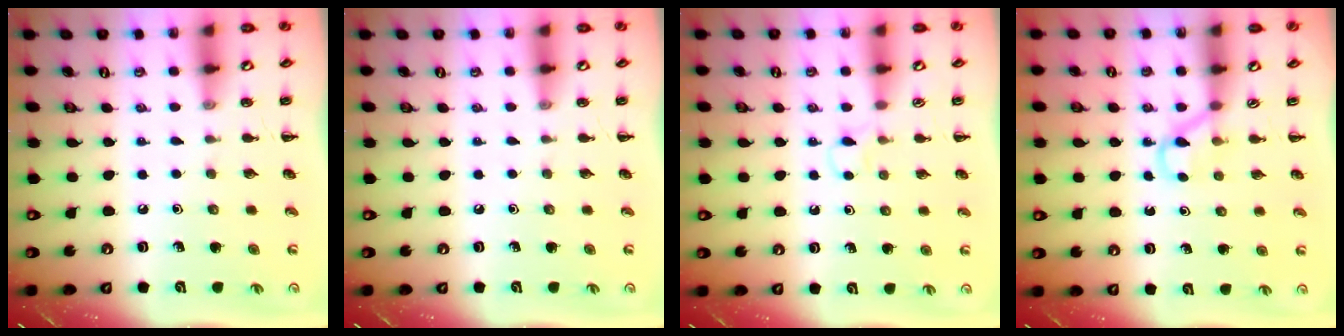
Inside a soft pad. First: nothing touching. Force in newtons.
{"total": 0.0}
{"total": 2.8, "press": 2.6, "slide": 1.2}
{"total": 2.6, "press": 2.4, "slide": 0.9}